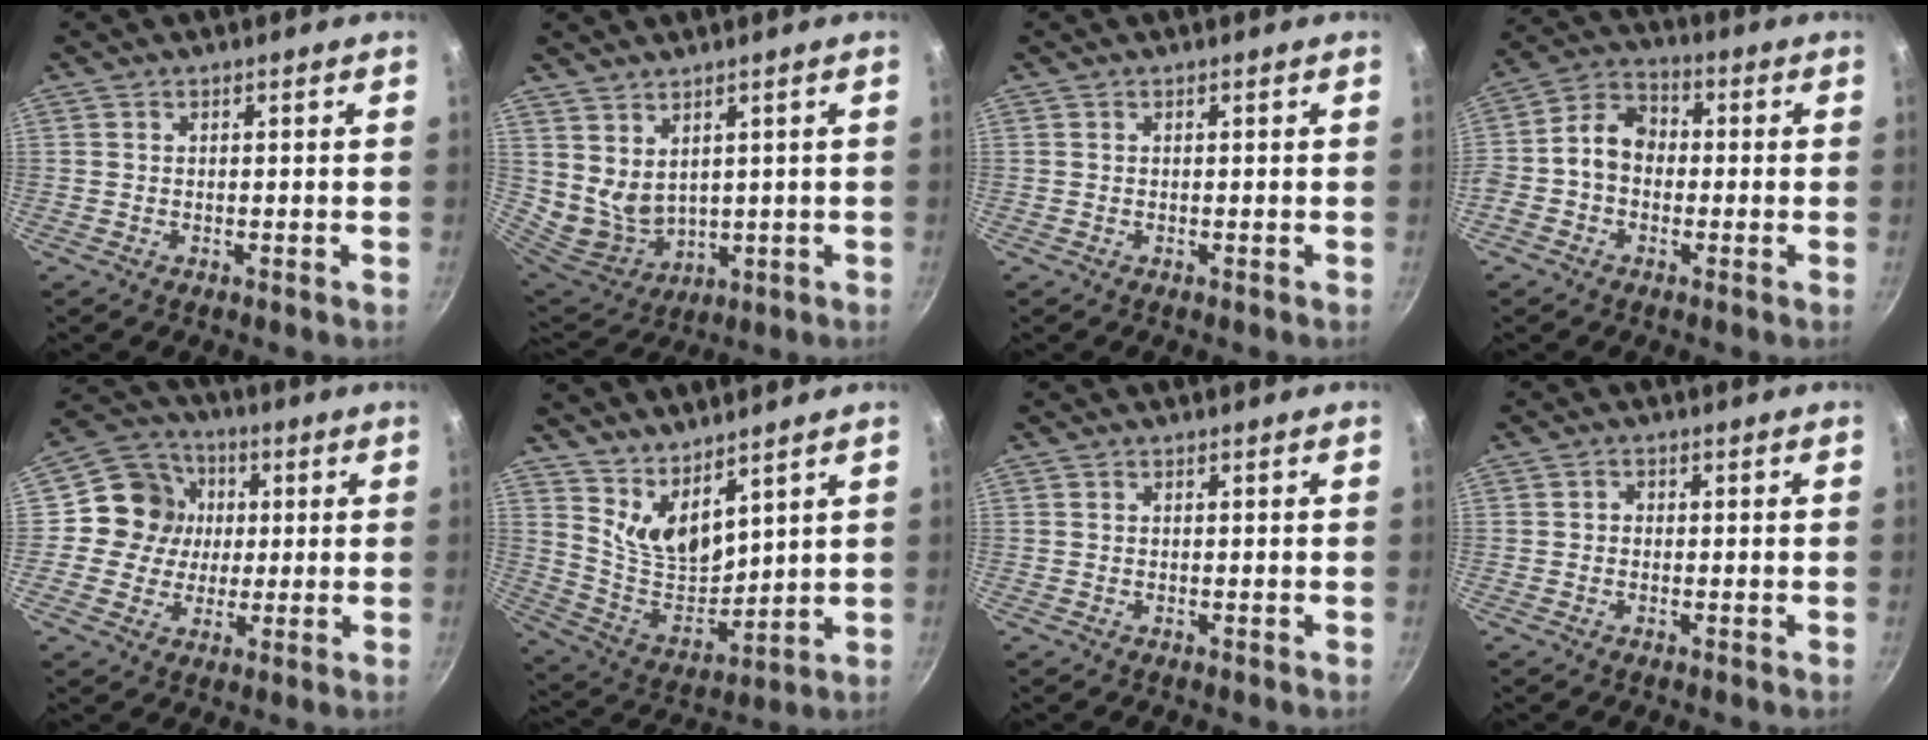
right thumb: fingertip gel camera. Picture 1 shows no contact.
{"total": 8.1, "force": [3.7, 5.5, 4.6], "torque": [-0.078, -0.042, 0.093]}
{"total": 0.0}
{"total": 8.5, "force": [-0.8, 6.7, 5.1], "torque": [-0.065, 0.027, -0.038]}
{"total": 11.3, "force": [1.2, 10.7, 3.5], "torque": [-0.024, 0.015, 0.000]}
{"total": 10.5, "force": [7.3, 4.3, 6.3], "torque": [-0.092, -0.087, 0.153]}
{"total": 0.0}
{"total": 1.2, "force": [-0.2, 1.1, 0.4], "torque": [-0.005, 0.004, -0.005]}